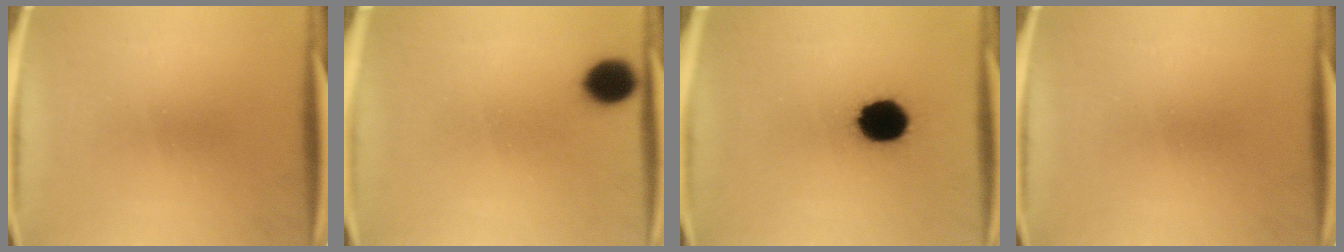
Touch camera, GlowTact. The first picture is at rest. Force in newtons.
{"total": 6.3}
{"total": 13.0}
{"total": 0.0}